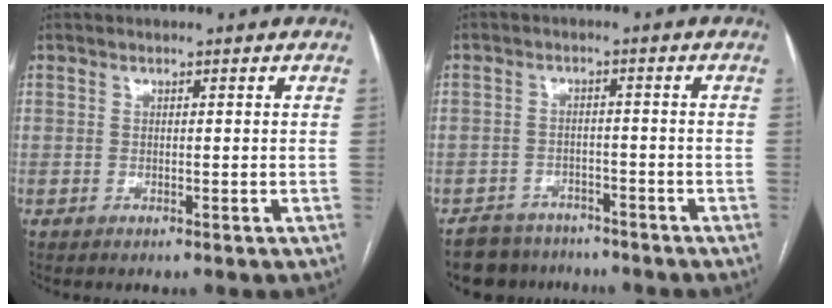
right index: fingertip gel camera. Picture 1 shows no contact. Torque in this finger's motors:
{"motor_torque": [-0.37, -0.22, -1.05, -0.21]}